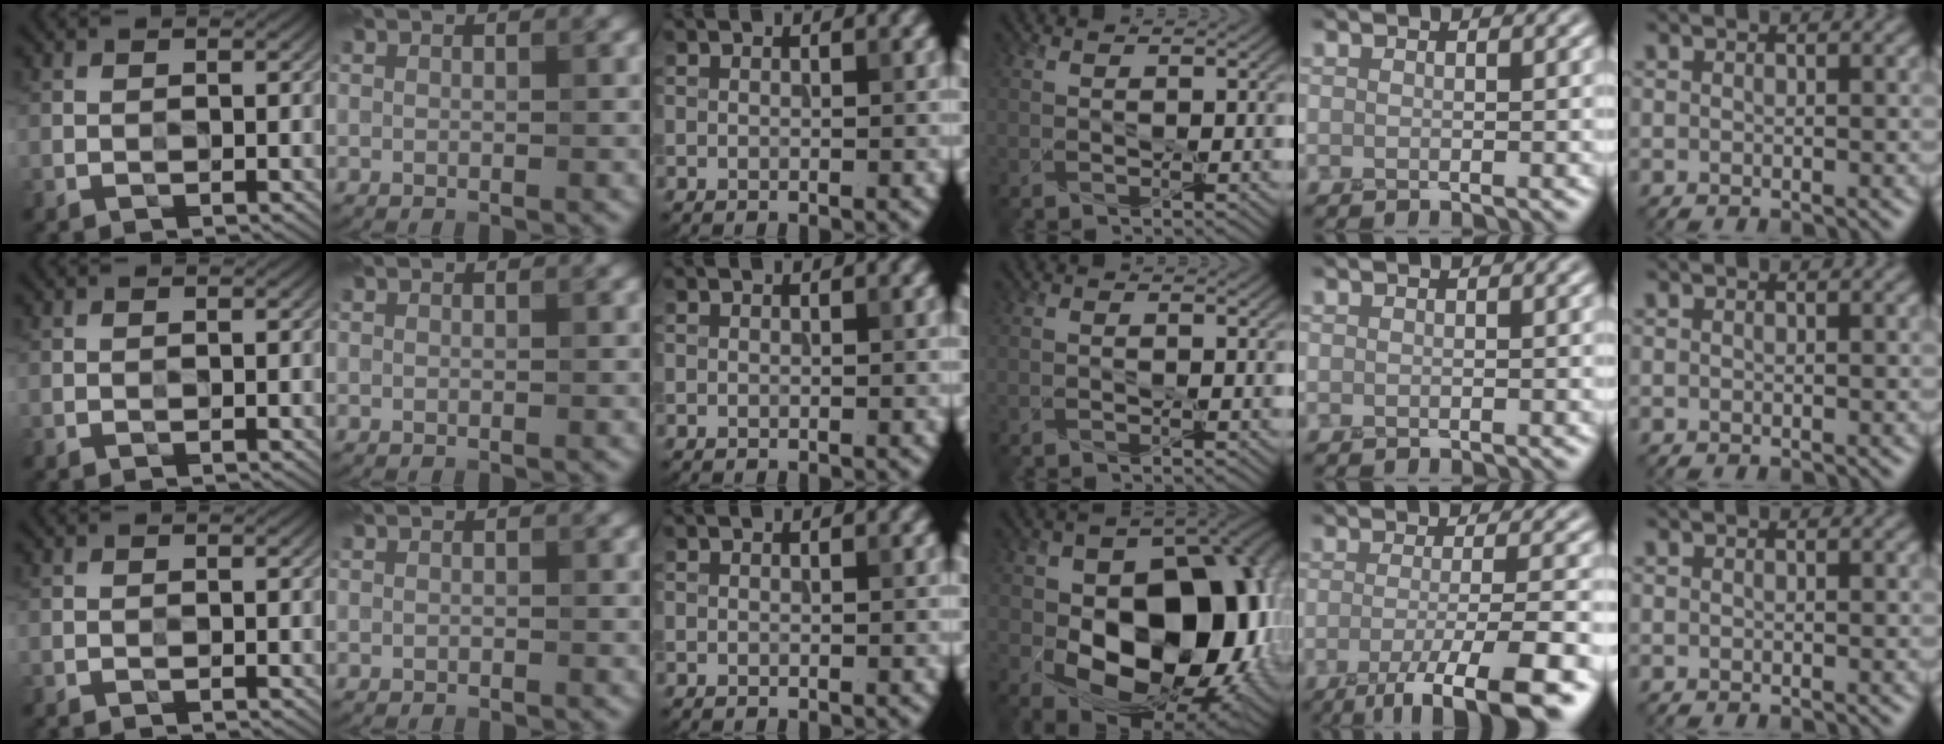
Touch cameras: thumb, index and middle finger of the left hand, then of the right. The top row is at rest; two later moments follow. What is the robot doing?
{"motion": "peel", "object": "velcro strap"}